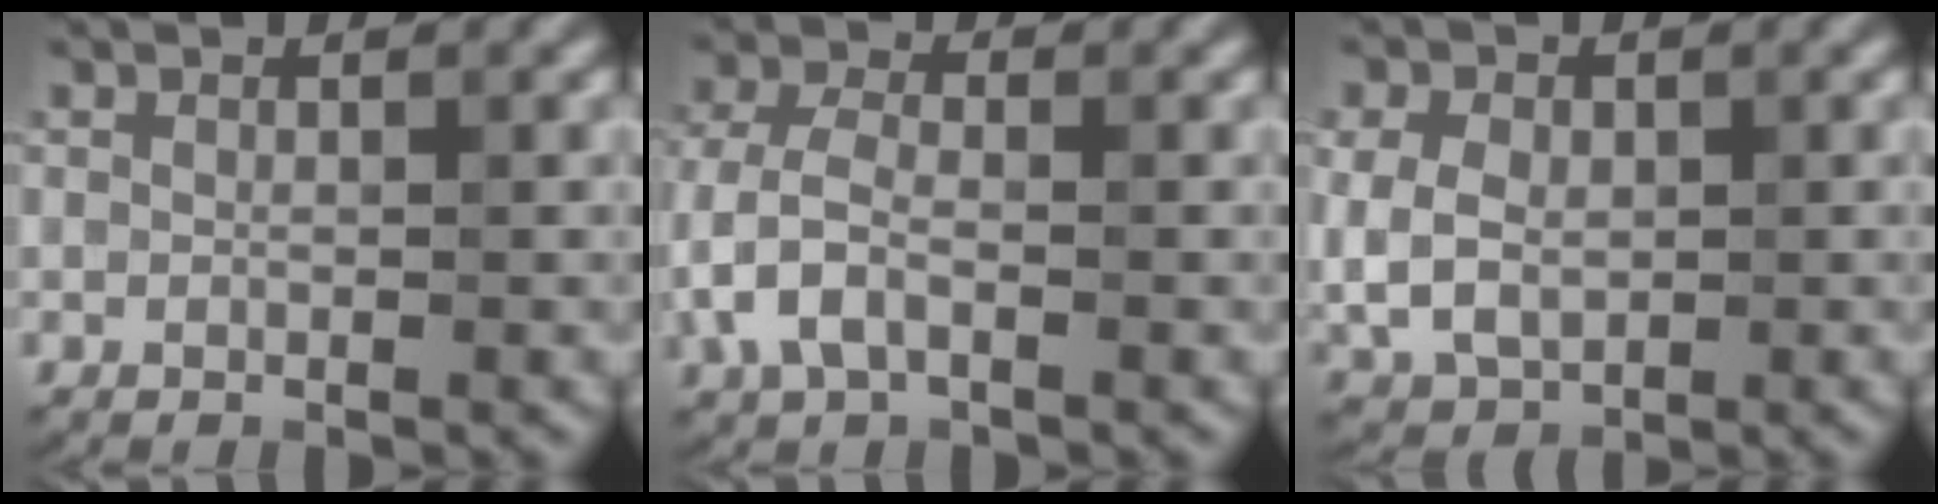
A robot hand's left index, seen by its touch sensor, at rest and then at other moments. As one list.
[{"total": 3.5, "force": [-1.2, 1.7, 2.8], "torque": [-0.074, 0.009, -0.032]}, {"total": 6.8, "force": [0.9, 5.3, 4.2], "torque": [-0.080, 0.026, -0.003]}]